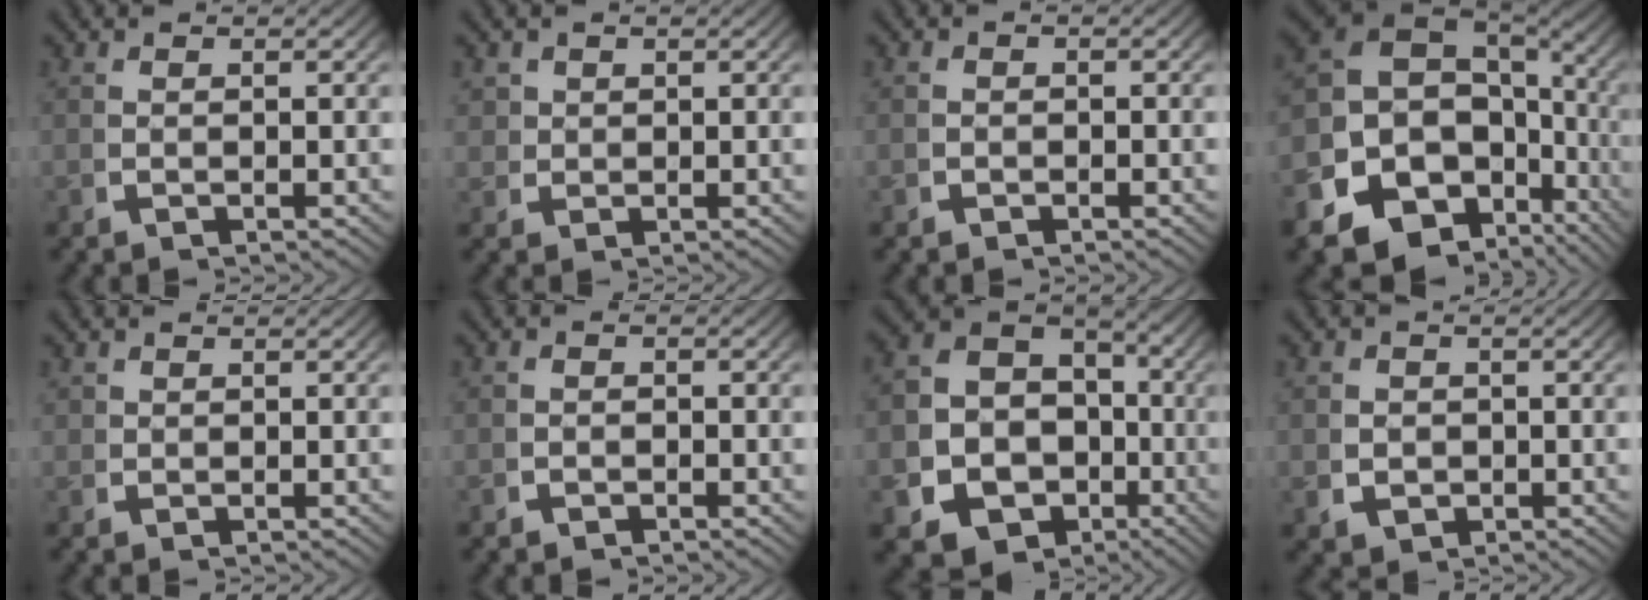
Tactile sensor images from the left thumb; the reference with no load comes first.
{"total": 2.3, "force": [1.0, 2.0, 0.7], "torque": [-0.020, -0.009, 0.025]}
{"total": 0.7, "force": [-0.6, 0.5, 0.1], "torque": [0.000, -0.003, -0.012]}
{"total": 15.8, "force": [-2.0, 11.8, 10.4], "torque": [-0.216, -0.047, -0.022]}
{"total": 1.1, "force": [0.5, 0.9, 0.2], "torque": [-0.005, -0.004, 0.010]}
{"total": 1.1, "force": [-0.8, 0.6, 0.2], "torque": [-0.001, -0.005, -0.017]}
{"total": 16.4, "force": [-4.6, 13.9, 7.3], "torque": [-0.179, -0.065, -0.068]}
{"total": 3.0, "force": [-0.5, 2.6, 1.4], "torque": [-0.028, -0.011, -0.003]}